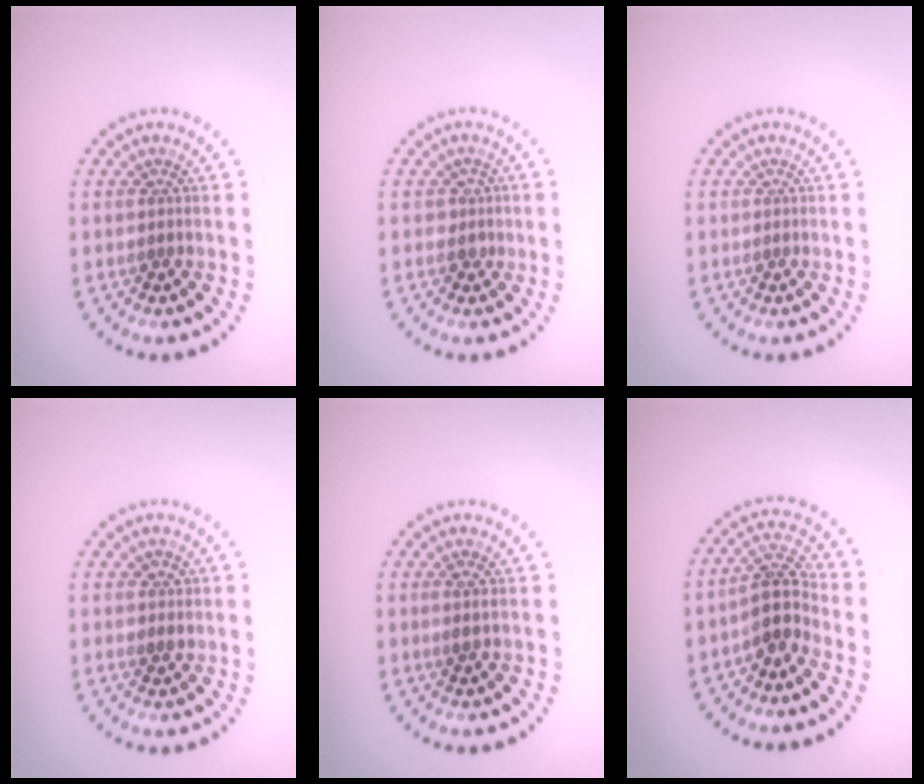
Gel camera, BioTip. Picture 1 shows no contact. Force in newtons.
{"total": 1.4, "press": 1.2, "slide": 0.7}
{"total": 0.0}
{"total": 1.5, "press": 1.4, "slide": 0.4}
{"total": 0.9, "press": 0.8, "slide": 0.4}
{"total": 3.6, "press": 2.9, "slide": 2.2}